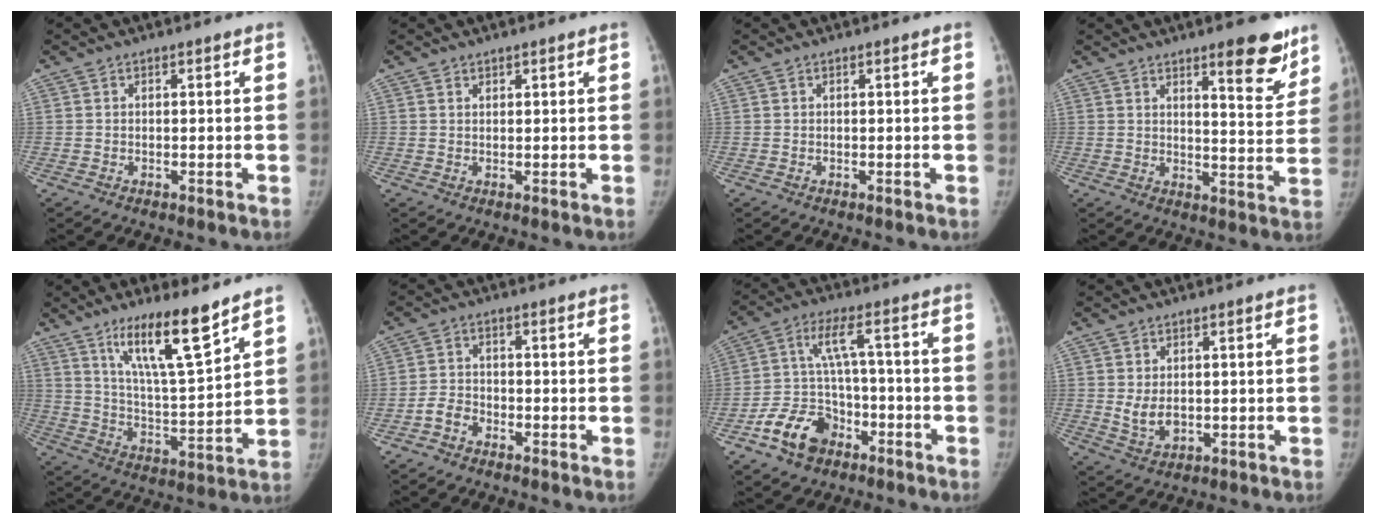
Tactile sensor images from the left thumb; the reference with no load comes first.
{"total": 0.8, "force": [0.7, 0.4, 0.1], "torque": [0.005, -0.005, 0.010]}
{"total": 0.0}
{"total": 10.7, "force": [7.1, 2.8, 7.5], "torque": [-0.067, -0.048, 0.097]}
{"total": 14.6, "force": [10.0, 2.1, 10.5], "torque": [-0.171, -0.072, 0.184]}
{"total": 3.0, "force": [-1.6, 2.1, 1.4], "torque": [-0.021, 0.015, -0.032]}
{"total": 11.1, "force": [-6.0, 7.4, 5.7], "torque": [-0.085, 0.045, -0.103]}
{"total": 4.3, "force": [0.4, 2.8, 3.2], "torque": [-0.050, -0.012, 0.017]}